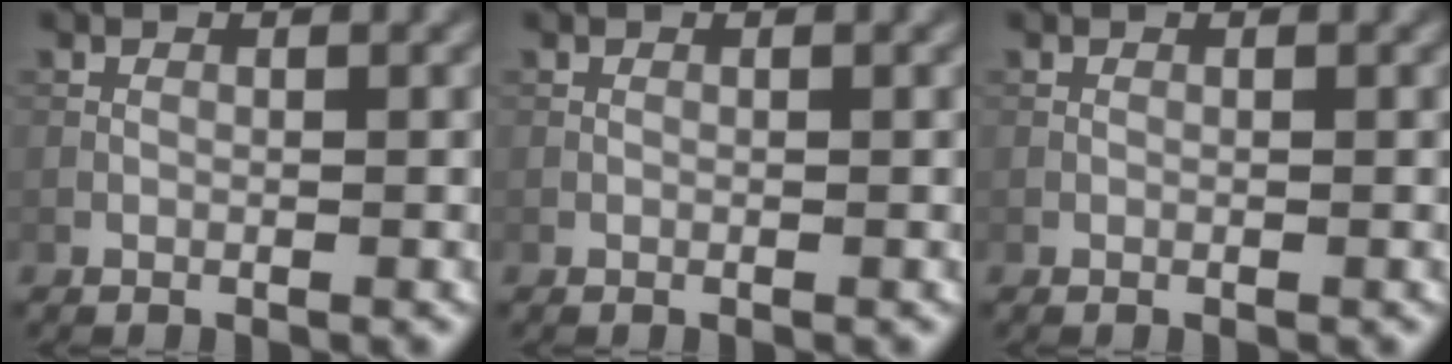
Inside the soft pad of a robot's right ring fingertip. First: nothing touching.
{"total": 0.0}
{"total": 0.0}